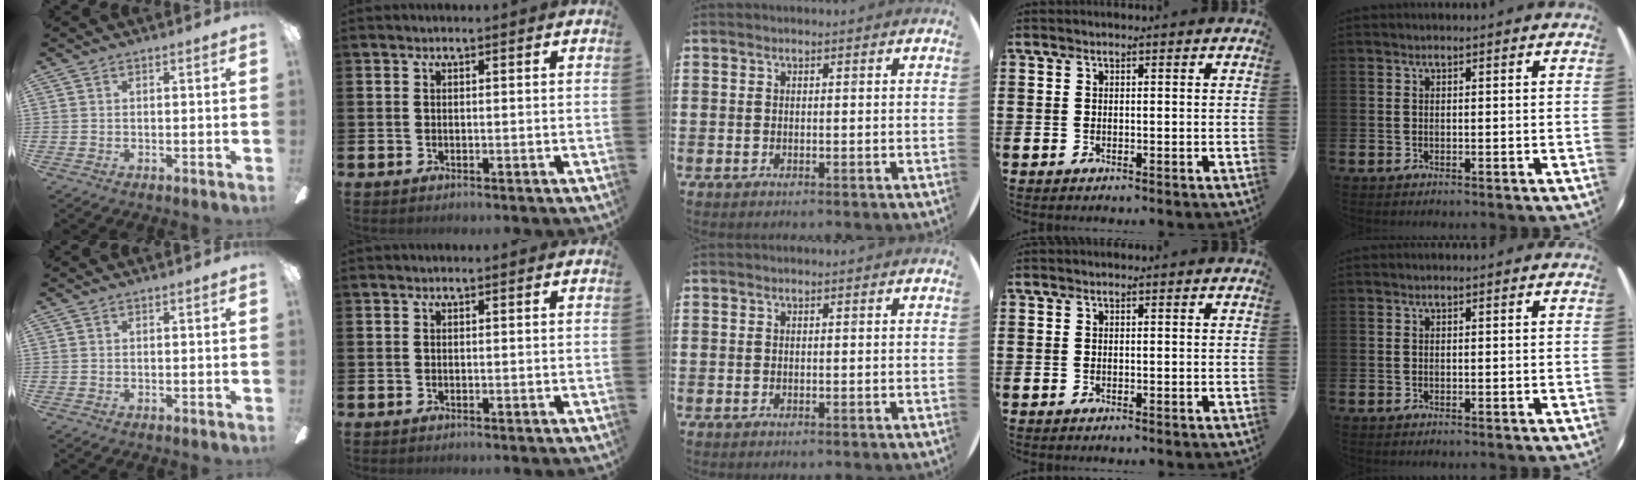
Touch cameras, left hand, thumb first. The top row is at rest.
{}